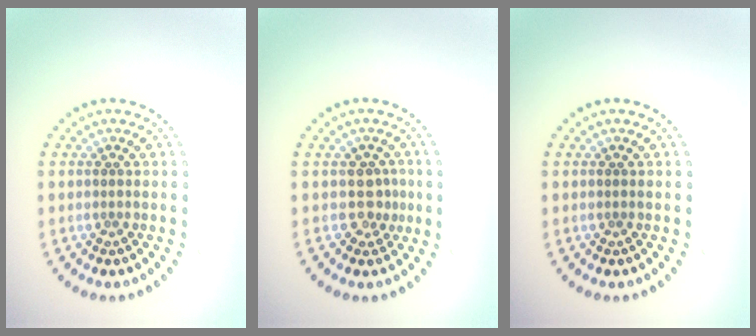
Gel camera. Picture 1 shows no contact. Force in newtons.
{"total": 1.7, "press": 1.4, "slide": 0.9}
{"total": 0.0}